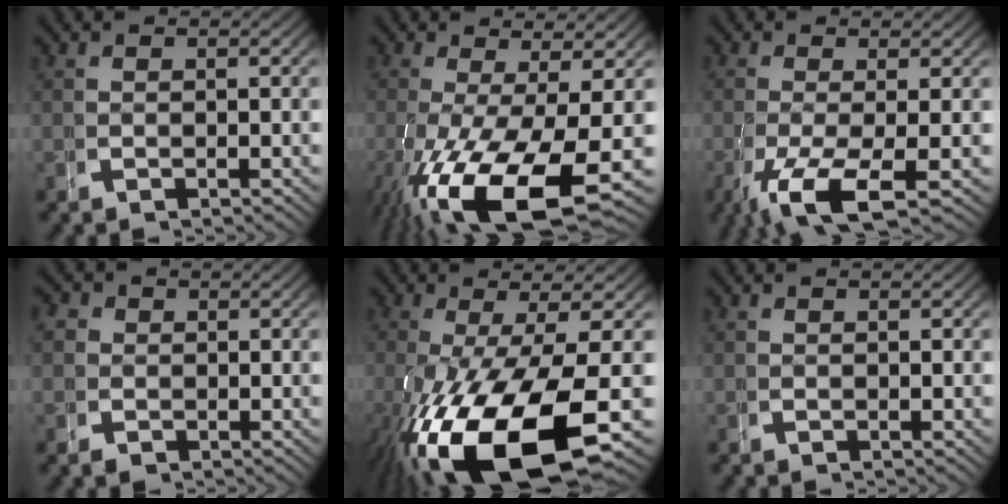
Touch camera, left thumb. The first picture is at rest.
{"total": 12.7, "force": [-3.7, 6.1, 10.5], "torque": [-0.204, -0.055, -0.024]}
{"total": 7.3, "force": [-3.4, 3.0, 5.7], "torque": [-0.120, -0.035, -0.036]}
{"total": 2.7, "force": [-0.1, 2.7, 0.7], "torque": [-0.003, -0.002, -0.009]}
{"total": 14.6, "force": [-3.8, 6.7, 12.4], "torque": [-0.255, -0.050, -0.024]}
{"total": 0.6, "force": [0.3, -0.5, -0.2], "torque": [0.008, -0.002, 0.006]}